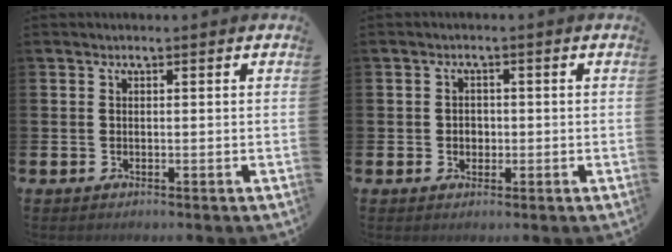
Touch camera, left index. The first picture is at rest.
{"total": 1.8, "force": [-0.1, 1.6, 0.8], "torque": [0.004, 0.001, -0.009]}